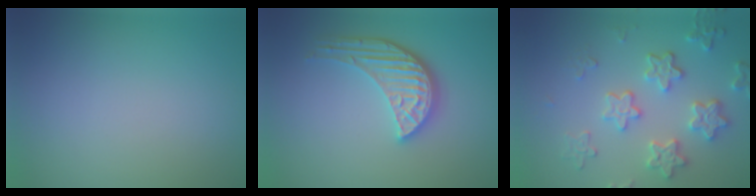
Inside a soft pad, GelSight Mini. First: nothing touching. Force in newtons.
{"total": 4.3, "press": 3.6, "slide": 2.4}
{"total": 4.0, "press": 3.9, "slide": 1.2}